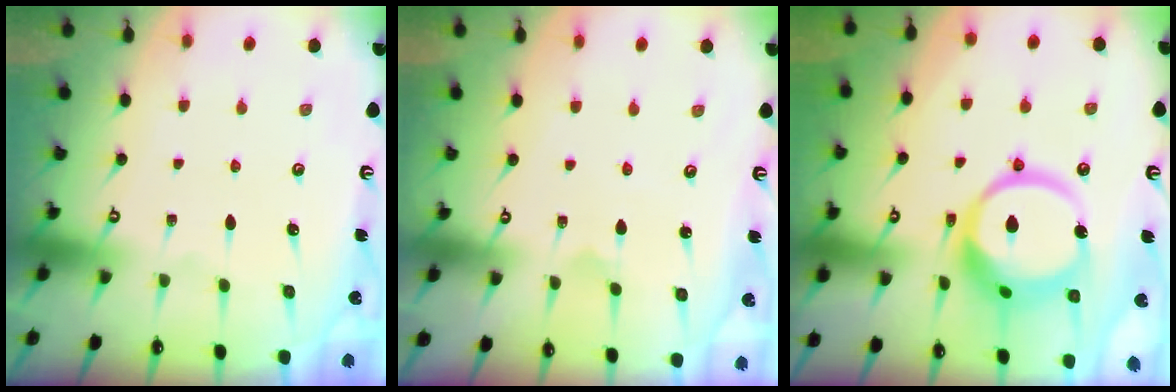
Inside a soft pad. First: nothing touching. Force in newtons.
{"total": 0.6, "press": 0.6, "slide": 0.0}
{"total": 15.0, "press": 14.9, "slide": 1.7}